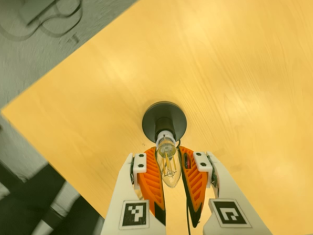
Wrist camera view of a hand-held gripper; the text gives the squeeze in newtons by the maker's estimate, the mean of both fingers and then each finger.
{"total": 26.1, "left": 27.0, "right": 25.2}